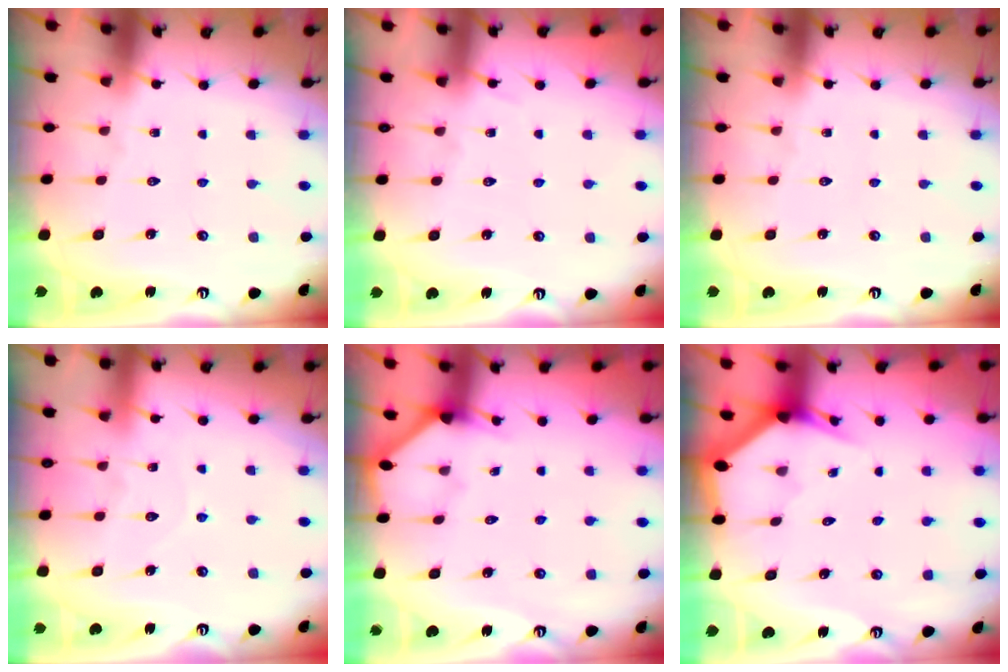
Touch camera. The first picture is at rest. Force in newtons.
{"total": 5.0, "press": 4.9, "slide": 0.7}
{"total": 0.0}
{"total": 5.8, "press": 5.8, "slide": 0.2}
{"total": 2.6, "press": 2.6, "slide": 0.3}
{"total": 2.8, "press": 2.8, "slide": 0.2}